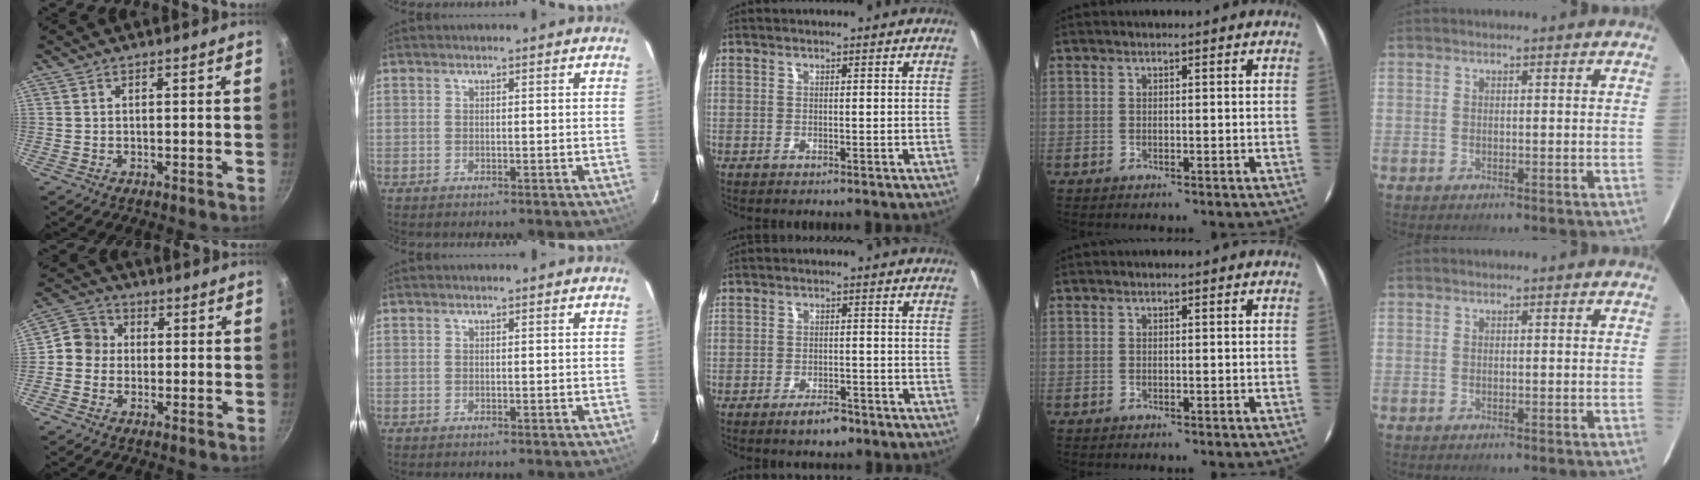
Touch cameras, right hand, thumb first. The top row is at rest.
{"thumb": {"total": 6.2, "force": [-0.4, 5.8, 2.2], "torque": [-0.009, 0.014, -0.031]}, "middle": {"total": 3.8, "force": [-2.8, 1.6, 2.0], "torque": [-0.043, 0.002, -0.041]}}